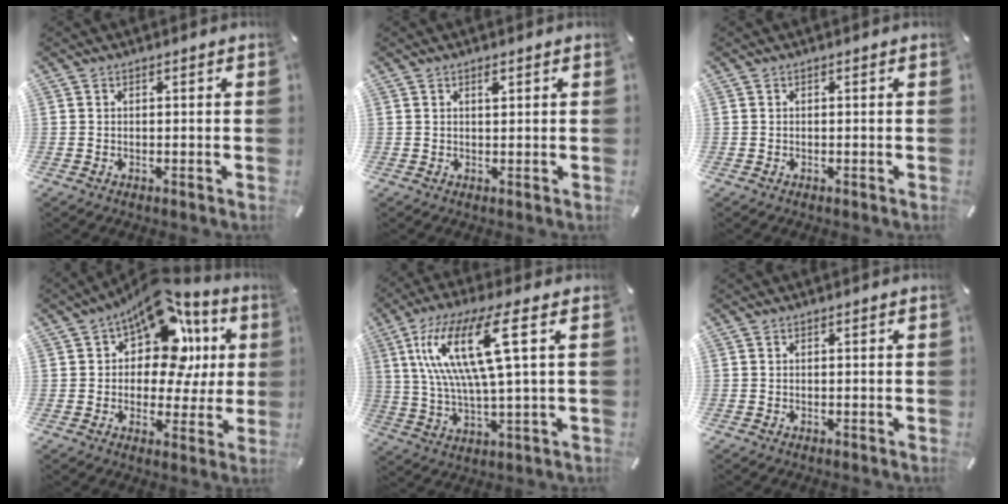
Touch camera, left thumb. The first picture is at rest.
{"total": 1.4, "force": [0.7, 0.5, 1.1], "torque": [-0.023, 0.001, 0.012]}
{"total": 0.0}
{"total": 16.1, "force": [7.2, 10.0, 10.3], "torque": [-0.146, -0.061, 0.127]}
{"total": 17.3, "force": [5.3, 3.9, 16.0], "torque": [-0.336, -0.005, 0.077]}
{"total": 0.0}